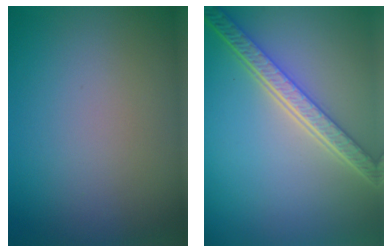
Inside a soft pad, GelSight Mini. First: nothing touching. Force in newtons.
{"total": 5.3, "press": 4.1, "slide": 3.4}